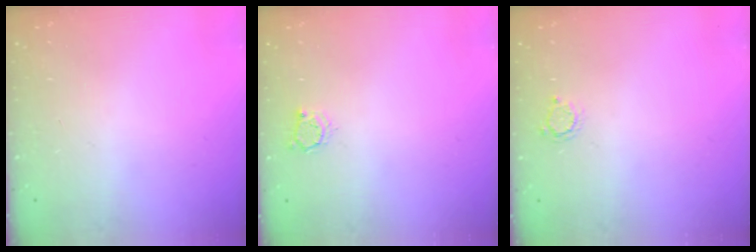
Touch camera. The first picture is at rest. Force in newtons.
{"total": 3.1, "press": 3.0, "slide": 0.5}
{"total": 2.6, "press": 2.6, "slide": 0.4}